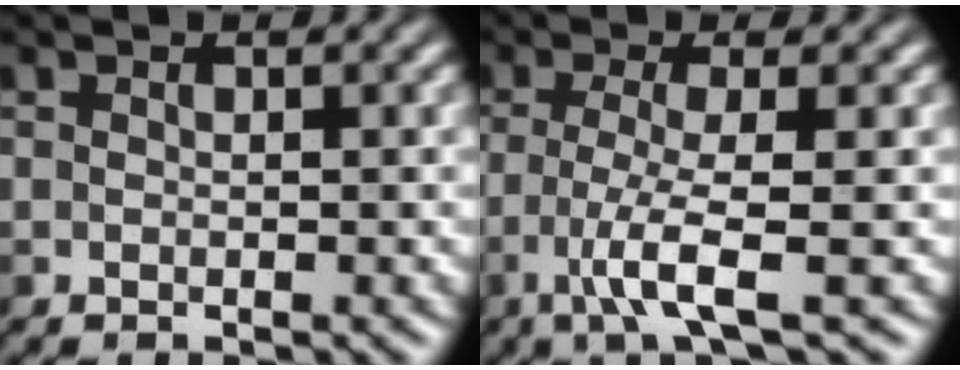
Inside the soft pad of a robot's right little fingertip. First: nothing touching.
{"total": 4.3, "force": [-1.9, 0.1, 3.8], "torque": [-0.082, -0.002, -0.038]}